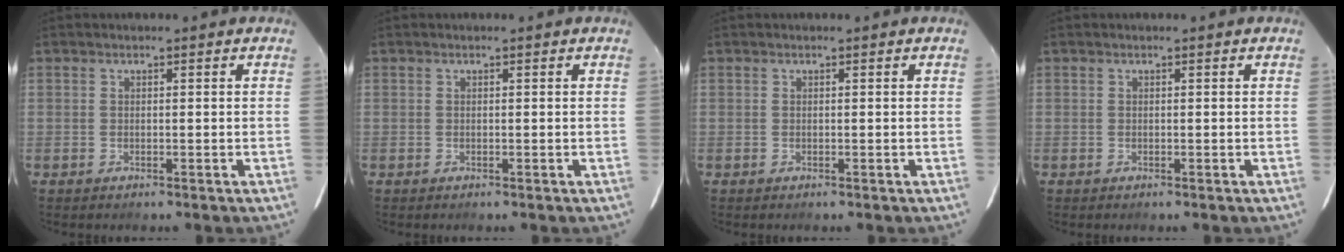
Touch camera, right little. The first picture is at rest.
{"total": 0.0}
{"total": 0.0}
{"total": 0.0}